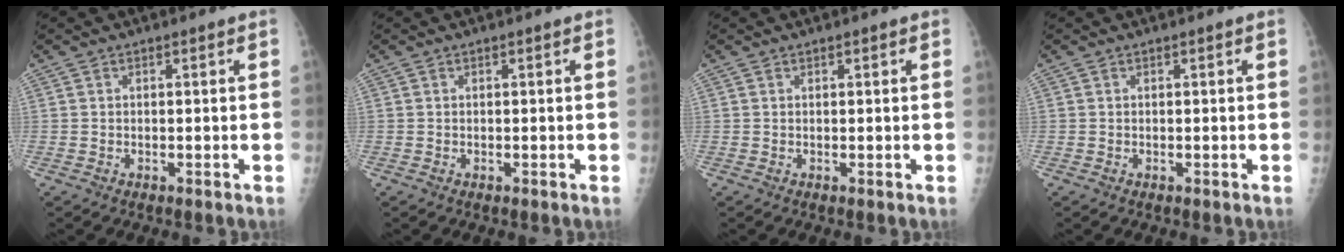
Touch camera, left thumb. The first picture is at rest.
{"total": 0.0}
{"total": 0.6, "force": [0.4, 0.2, 0.4], "torque": [-0.006, -0.001, 0.004]}
{"total": 0.0}